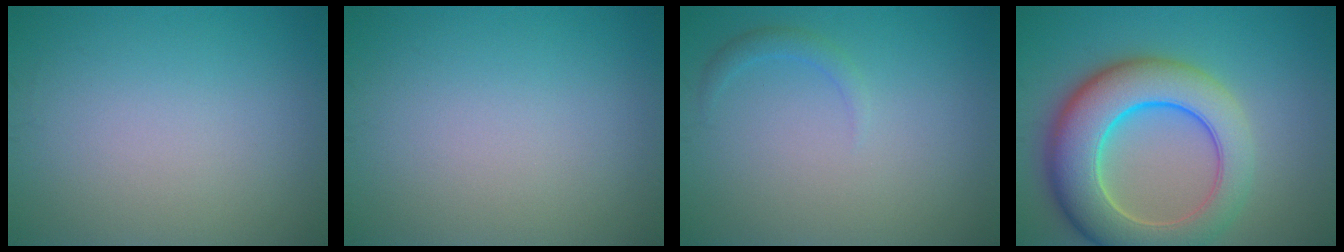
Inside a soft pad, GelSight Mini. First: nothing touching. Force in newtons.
{"total": 0.0}
{"total": 1.1, "press": 1.1, "slide": 0.0}
{"total": 10.2, "press": 10.2, "slide": 0.3}